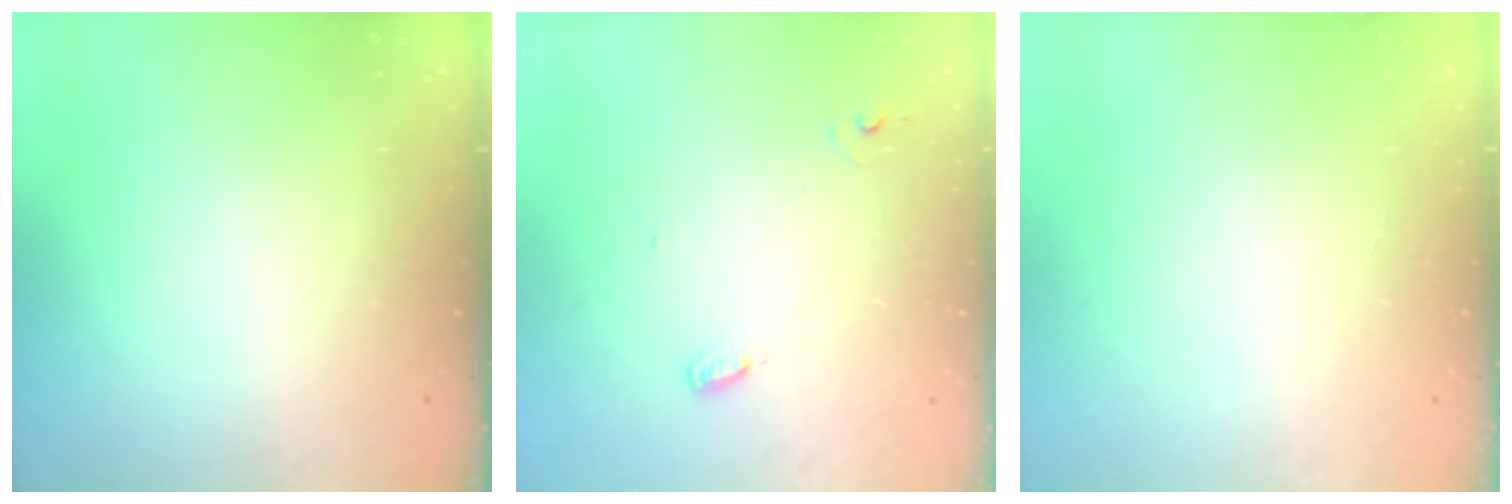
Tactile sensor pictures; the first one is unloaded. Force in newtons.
{"total": 5.0, "press": 5.0, "slide": 0.4}
{"total": 0.0}